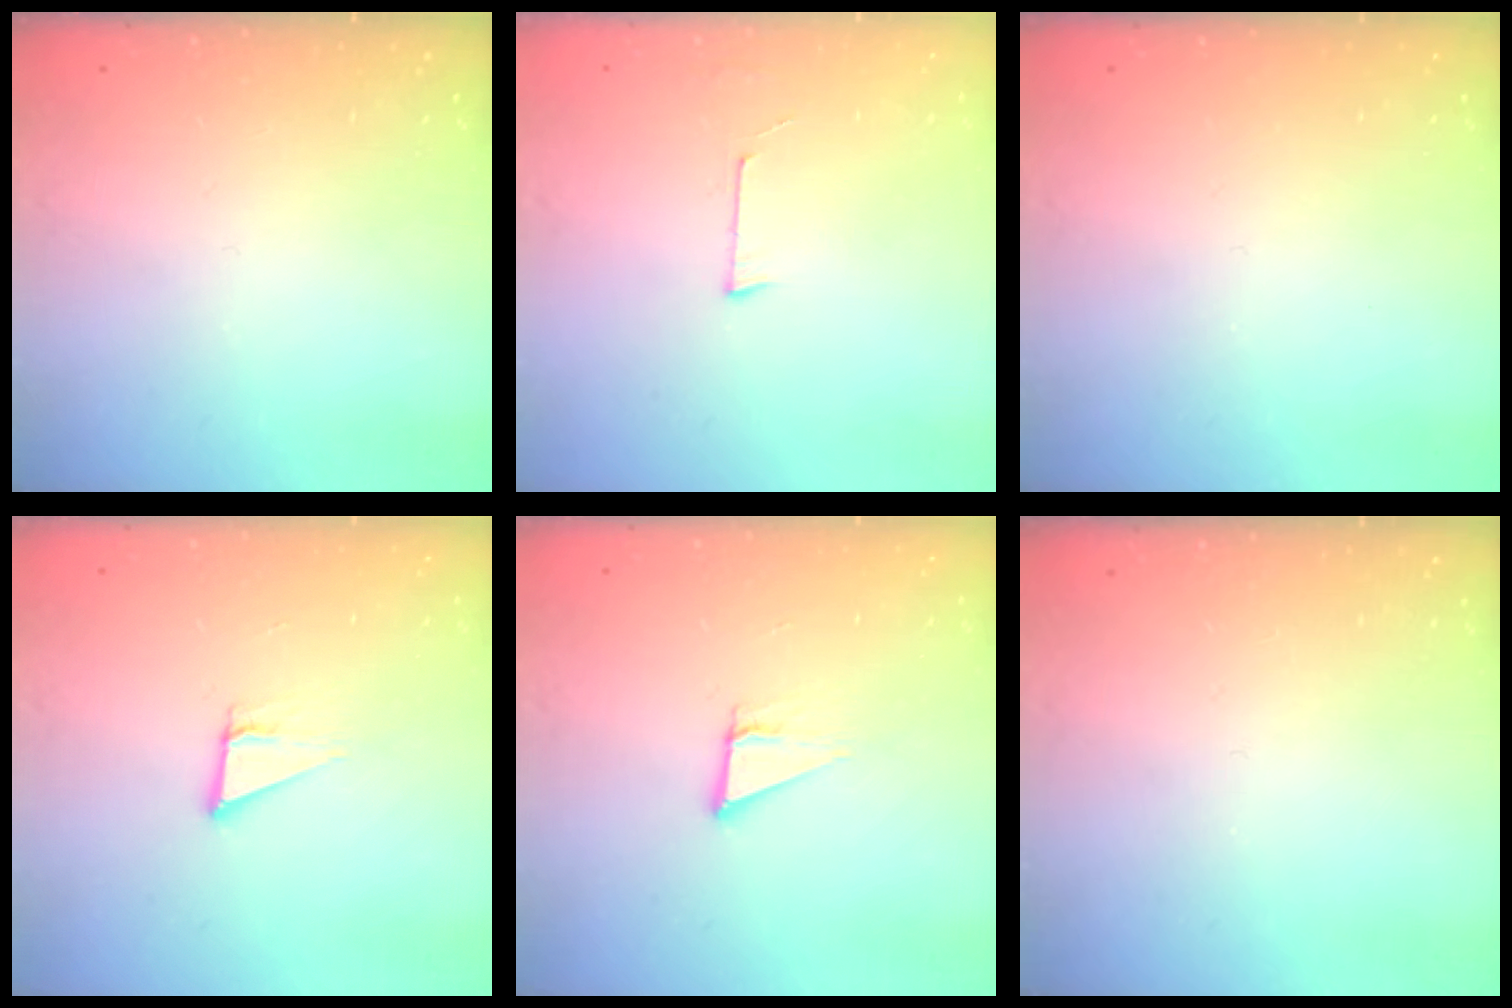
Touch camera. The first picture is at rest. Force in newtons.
{"total": 3.2, "press": 3.2, "slide": 0.2}
{"total": 0.0}
{"total": 3.1, "press": 2.4, "slide": 1.9}
{"total": 3.1, "press": 2.4, "slide": 1.9}
{"total": 0.0}